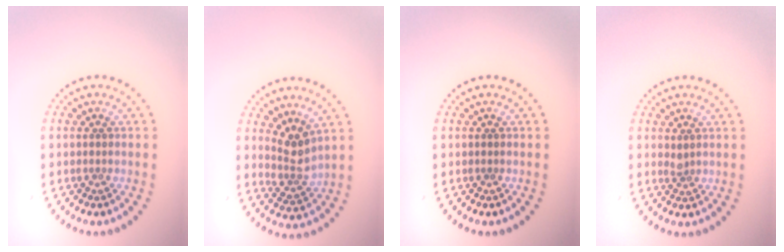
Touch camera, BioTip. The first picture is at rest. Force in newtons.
{"total": 2.7, "press": 2.1, "slide": 1.7}
{"total": 0.0}
{"total": 0.8, "press": 0.5, "slide": 0.5}